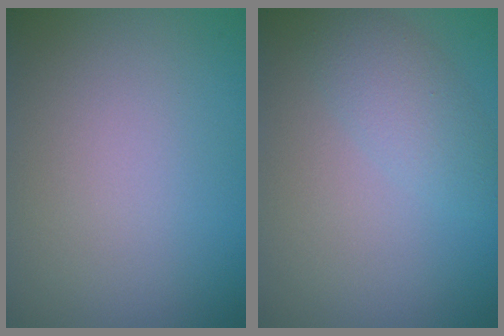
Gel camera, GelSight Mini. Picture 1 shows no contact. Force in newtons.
{"total": 2.5, "press": 2.5, "slide": 0.1}